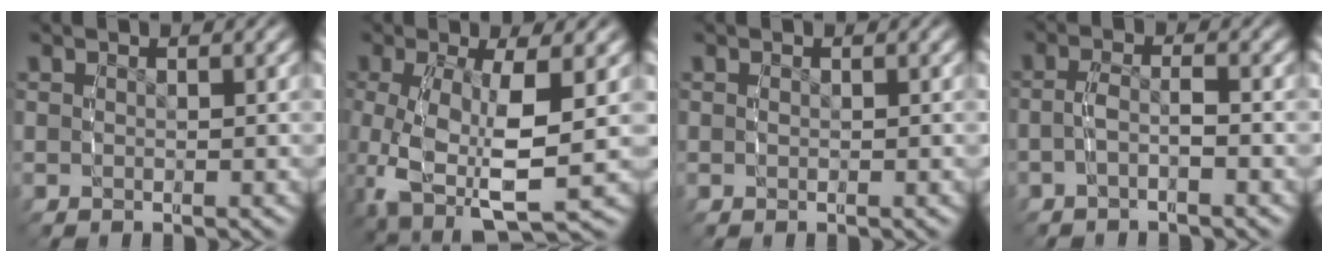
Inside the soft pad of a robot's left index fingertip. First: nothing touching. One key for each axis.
{"total": 7.4, "fx": -2.4, "fy": 4.1, "fz": 5.7, "tx": -0.144, "ty": -0.040, "tz": -0.023}
{"total": 0.0}
{"total": 2.2, "fx": -1.4, "fy": 0.9, "fz": 1.5, "tx": -0.041, "ty": -0.001, "tz": -0.028}